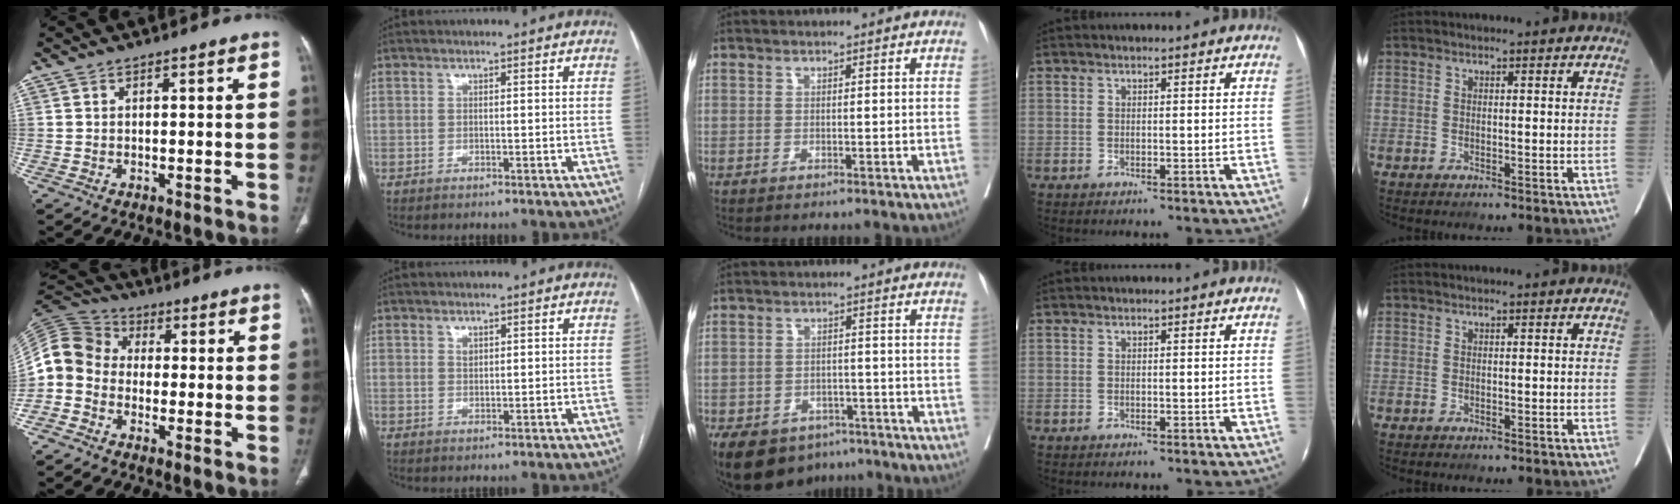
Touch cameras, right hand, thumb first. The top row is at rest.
{"thumb": {"total": 9.7, "force": [-1.7, 8.7, 3.9], "torque": [-0.076, 0.041, -0.053]}, "index": {"total": 1.0, "force": [0.5, 0.8, 0.5], "torque": [-0.008, -0.002, 0.009]}, "middle": {"total": 13.6, "force": [-8.7, 9.1, 5.3], "torque": [-0.129, -0.004, -0.115]}}